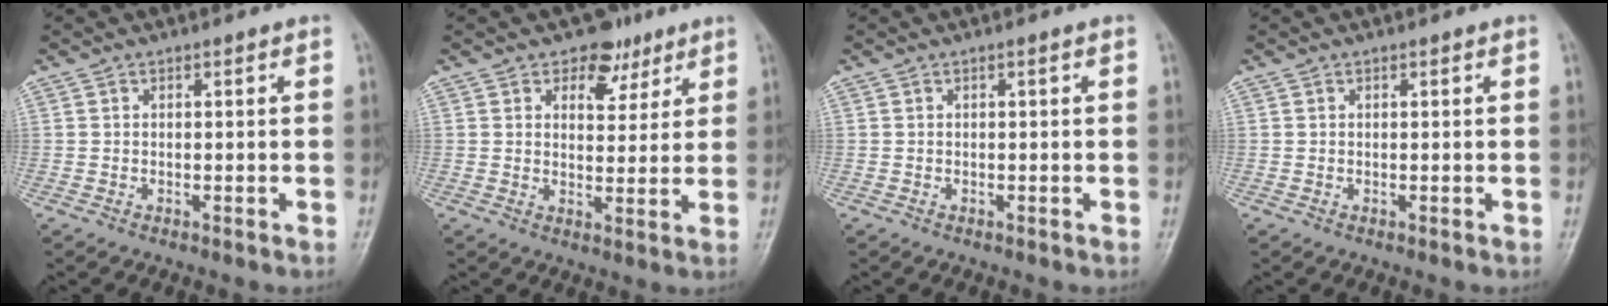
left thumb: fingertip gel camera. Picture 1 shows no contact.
{"total": 6.5, "force": [4.2, 4.3, 2.5], "torque": [0.000, -0.019, 0.060]}
{"total": 0.0}
{"total": 0.0}